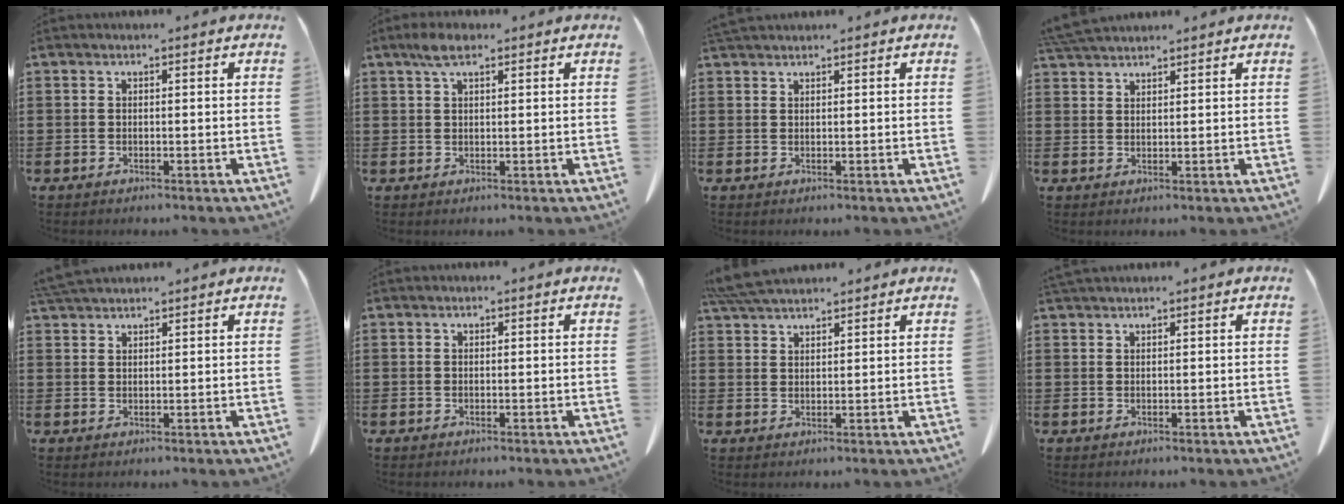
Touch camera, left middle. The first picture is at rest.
{"total": 3.4, "force": [1.9, 1.2, 2.5], "torque": [-0.056, 0.005, 0.033]}
{"total": 1.5, "force": [1.4, 0.2, 0.3], "torque": [-0.011, -0.001, 0.029]}
{"total": 3.8, "force": [3.7, 0.4, 1.0], "torque": [-0.031, -0.005, 0.071]}
{"total": 3.1, "force": [2.9, 0.3, 0.8], "torque": [-0.025, -0.003, 0.058]}
{"total": 0.0}
{"total": 5.4, "force": [4.9, 0.8, 2.0], "torque": [-0.053, -0.007, 0.094]}
{"total": 1.1, "force": [1.1, 0.0, 0.3], "torque": [-0.008, -0.001, 0.022]}